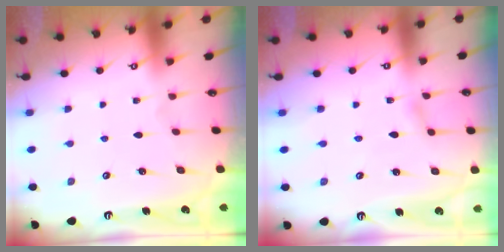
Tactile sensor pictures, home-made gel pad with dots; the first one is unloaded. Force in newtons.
{"total": 1.9, "press": 1.9, "slide": 0.2}